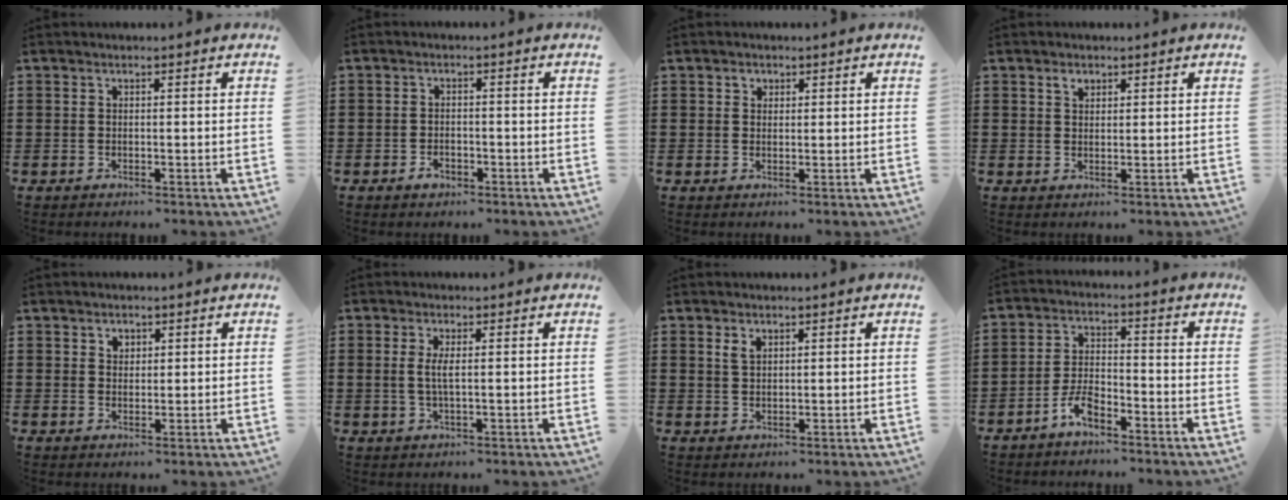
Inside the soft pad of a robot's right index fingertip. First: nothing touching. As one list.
[{"total": 1.5, "force": [-0.9, 0.9, 0.7], "torque": [-0.014, -0.001, -0.019]}, {"total": 1.3, "force": [0.6, 1.1, 0.3], "torque": [-0.009, 0.005, 0.011]}, {"total": 1.7, "force": [1.1, 1.1, 0.7], "torque": [-0.010, 0.000, 0.018]}, {"total": 1.7, "force": [1.0, 1.2, 0.4], "torque": [-0.012, 0.005, 0.019]}, {"total": 2.6, "force": [0.4, 0.6, 2.5], "torque": [-0.058, -0.002, 0.003]}, {"total": 1.8, "force": [1.1, 1.0, 0.9], "torque": [-0.021, 0.004, 0.021]}, {"total": 4.8, "force": [-3.4, 1.8, 2.8], "torque": [-0.075, 0.005, -0.073]}]